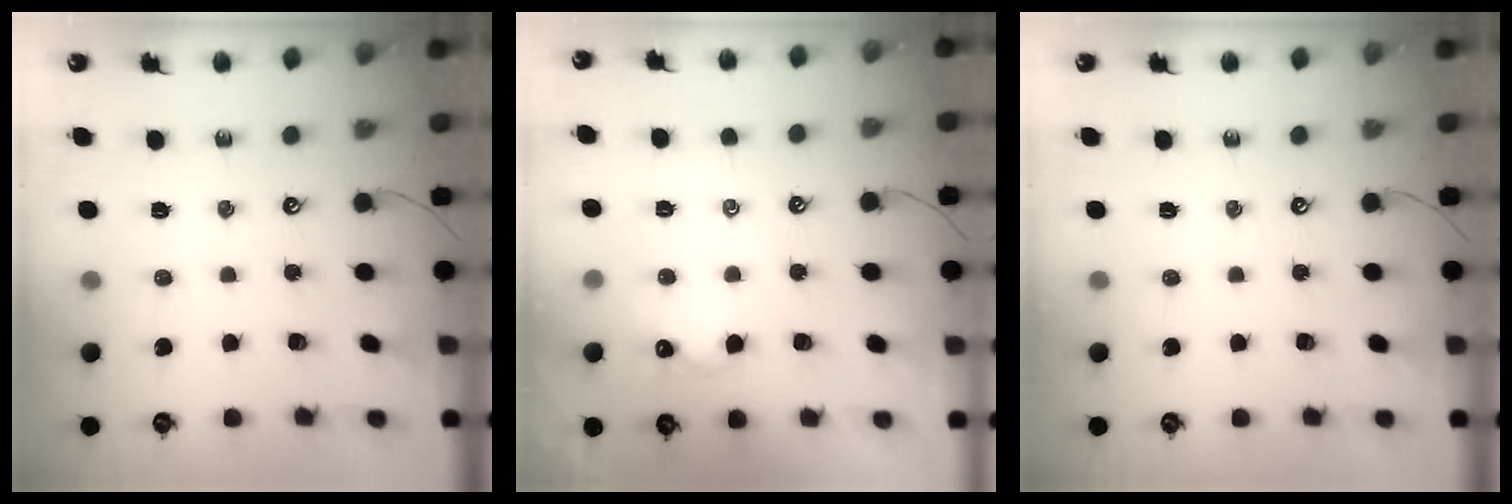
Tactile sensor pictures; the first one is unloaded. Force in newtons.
{"total": 2.1, "press": 2.1, "slide": 0.4}
{"total": 0.0}